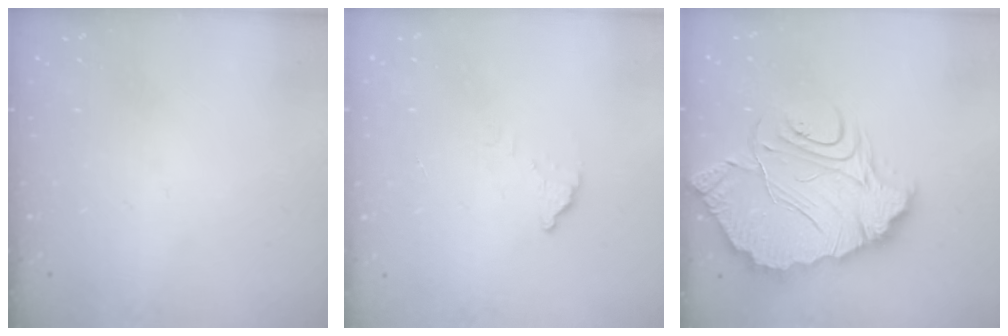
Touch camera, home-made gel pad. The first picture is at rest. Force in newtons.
{"total": 2.8, "press": 2.8, "slide": 0.1}
{"total": 16.3, "press": 16.2, "slide": 1.7}